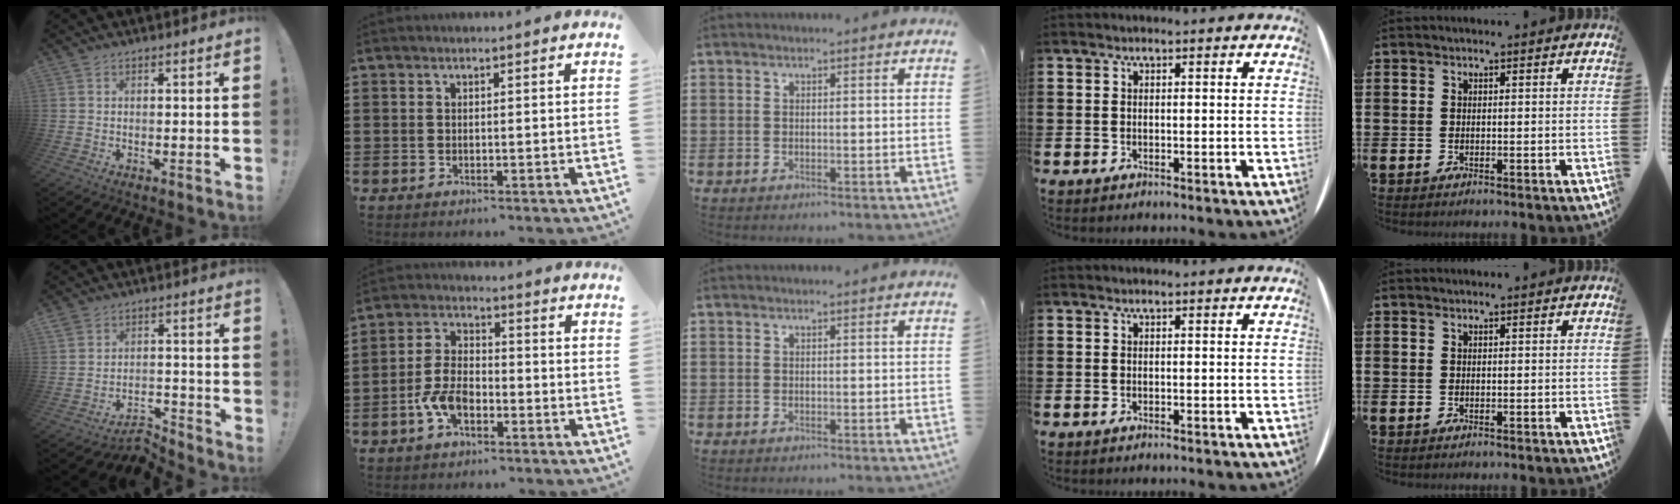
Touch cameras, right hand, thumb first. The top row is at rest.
{"thumb": {"total": 6.0, "force": [-5.1, 2.4, 2.1], "torque": [-0.024, 0.021, -0.090]}, "index": {"total": 6.8, "force": [-2.8, 3.7, 4.9], "torque": [-0.123, 0.001, -0.060]}}